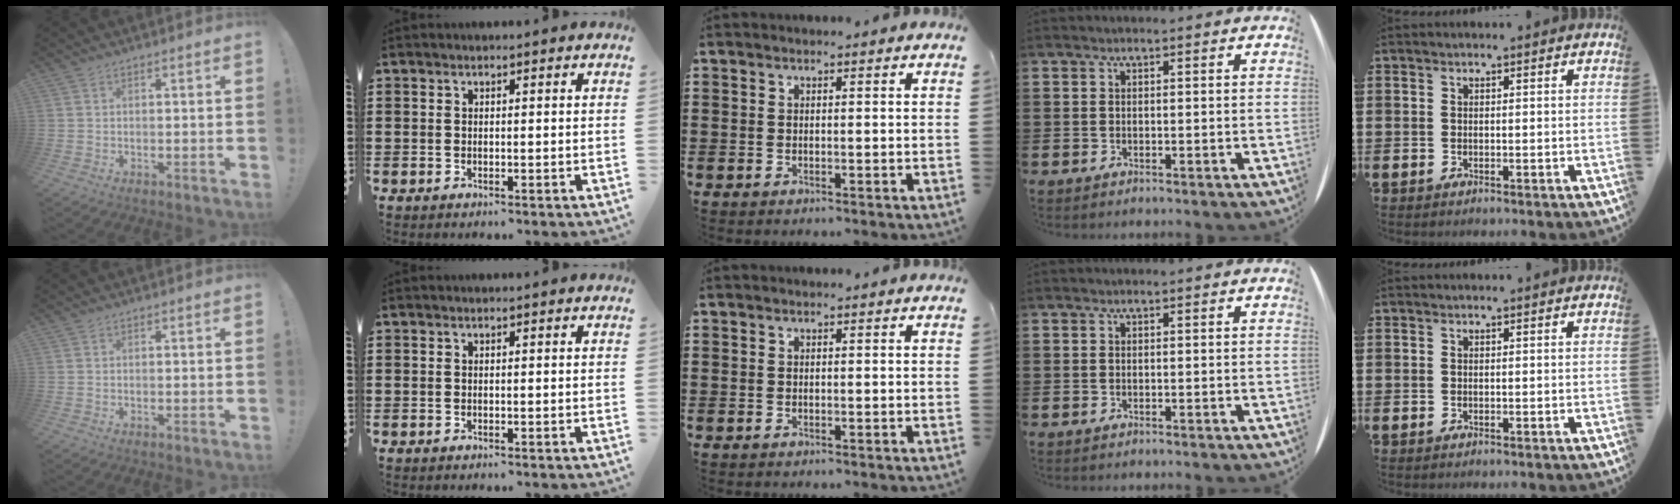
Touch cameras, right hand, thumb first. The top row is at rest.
{}